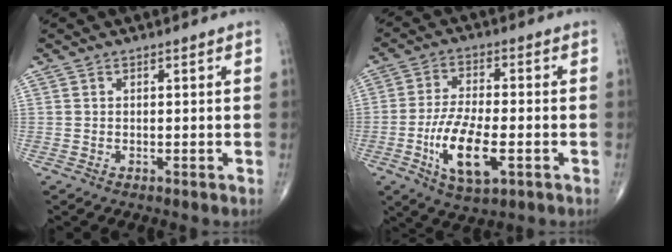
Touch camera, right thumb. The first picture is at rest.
{"total": 11.8, "force": [-3.6, 4.7, 10.2], "torque": [-0.193, 0.004, -0.062]}